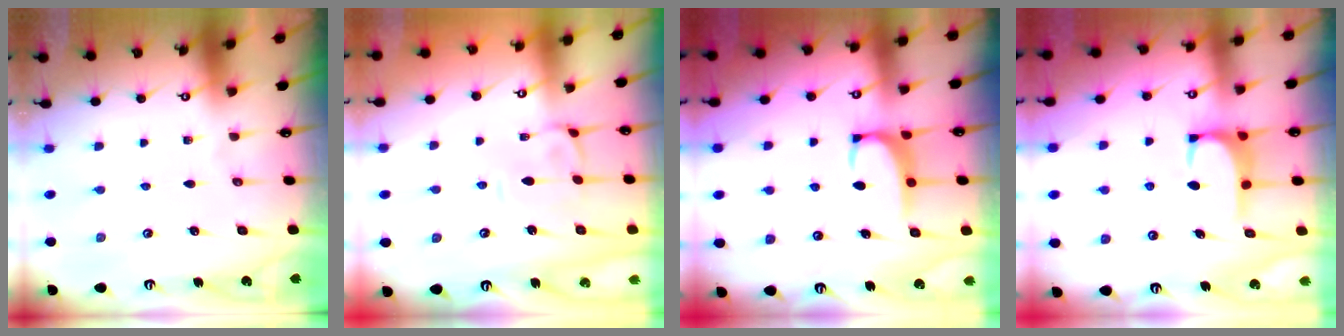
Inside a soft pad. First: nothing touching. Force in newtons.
{"total": 0.9, "press": 0.5, "slide": 0.7}
{"total": 2.1, "press": 2.1, "slide": 0.6}
{"total": 1.7, "press": 1.5, "slide": 0.8}